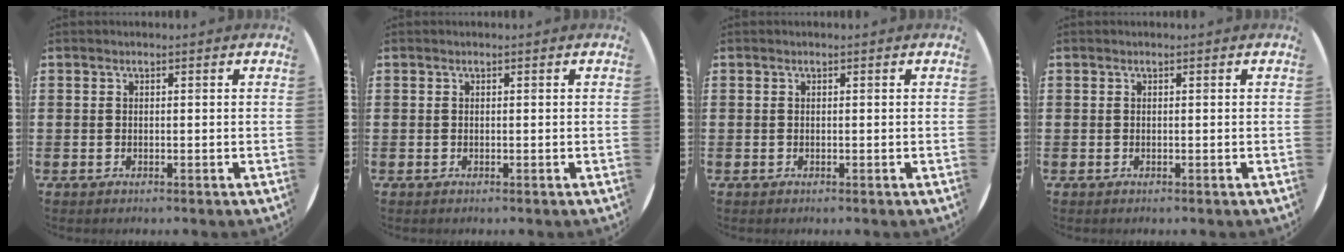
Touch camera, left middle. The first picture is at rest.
{"total": 0.0}
{"total": 0.0}
{"total": 0.0}